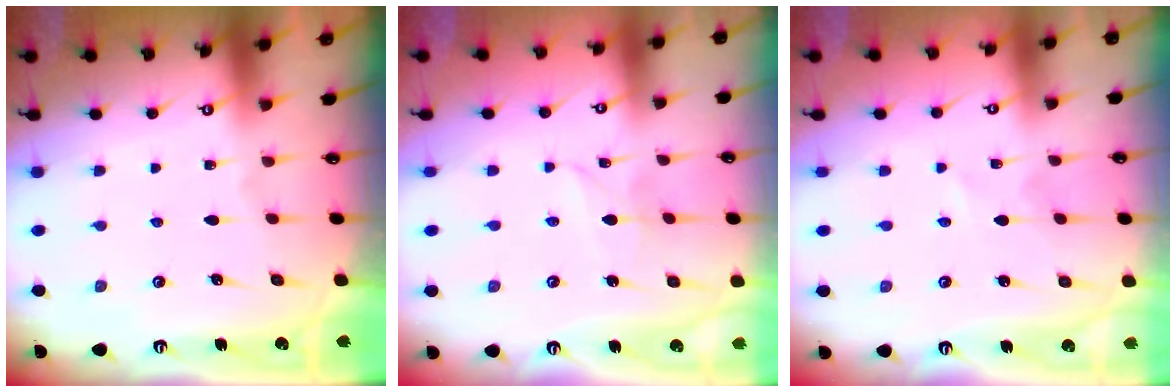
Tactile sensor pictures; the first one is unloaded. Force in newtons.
{"total": 2.4, "press": 2.4, "slide": 0.1}
{"total": 0.0}